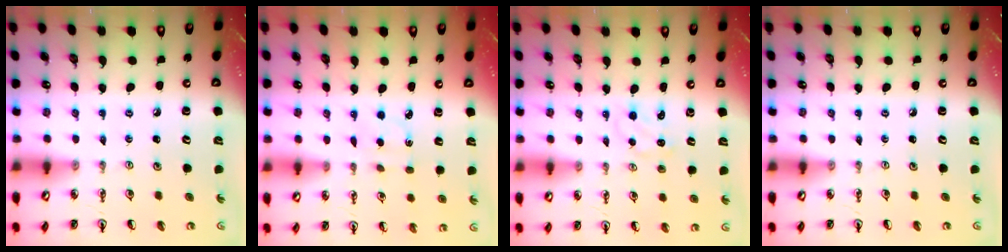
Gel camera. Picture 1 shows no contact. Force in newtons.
{"total": 1.6, "press": 1.5, "slide": 0.5}
{"total": 1.1, "press": 1.1, "slide": 0.2}
{"total": 0.0}